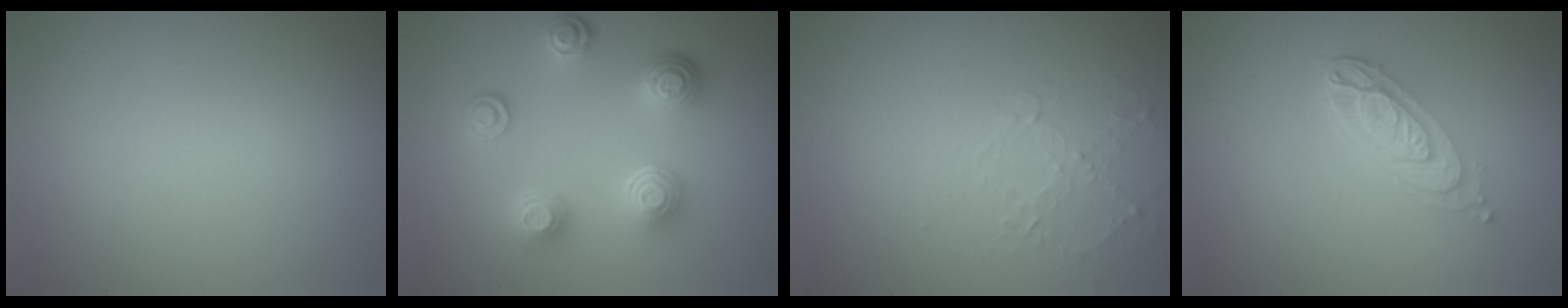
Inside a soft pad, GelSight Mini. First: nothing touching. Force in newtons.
{"total": 4.5, "press": 3.5, "slide": 2.9}
{"total": 1.0, "press": 0.4, "slide": 0.9}
{"total": 3.9, "press": 2.9, "slide": 2.7}